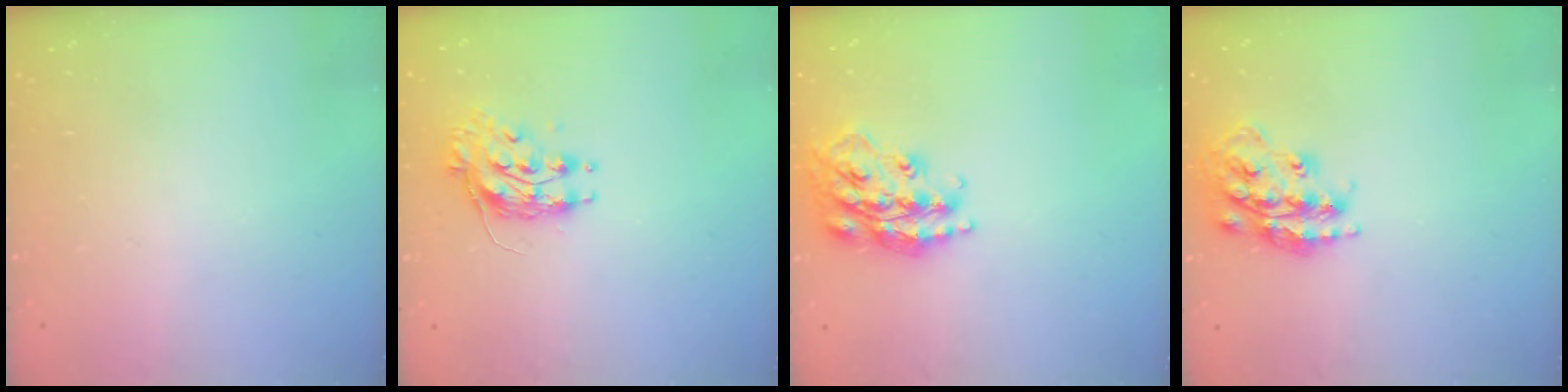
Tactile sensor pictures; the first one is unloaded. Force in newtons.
{"total": 8.3, "press": 8.3, "slide": 0.2}
{"total": 19.2, "press": 19.2, "slide": 1.3}
{"total": 17.1, "press": 17.1, "slide": 1.0}